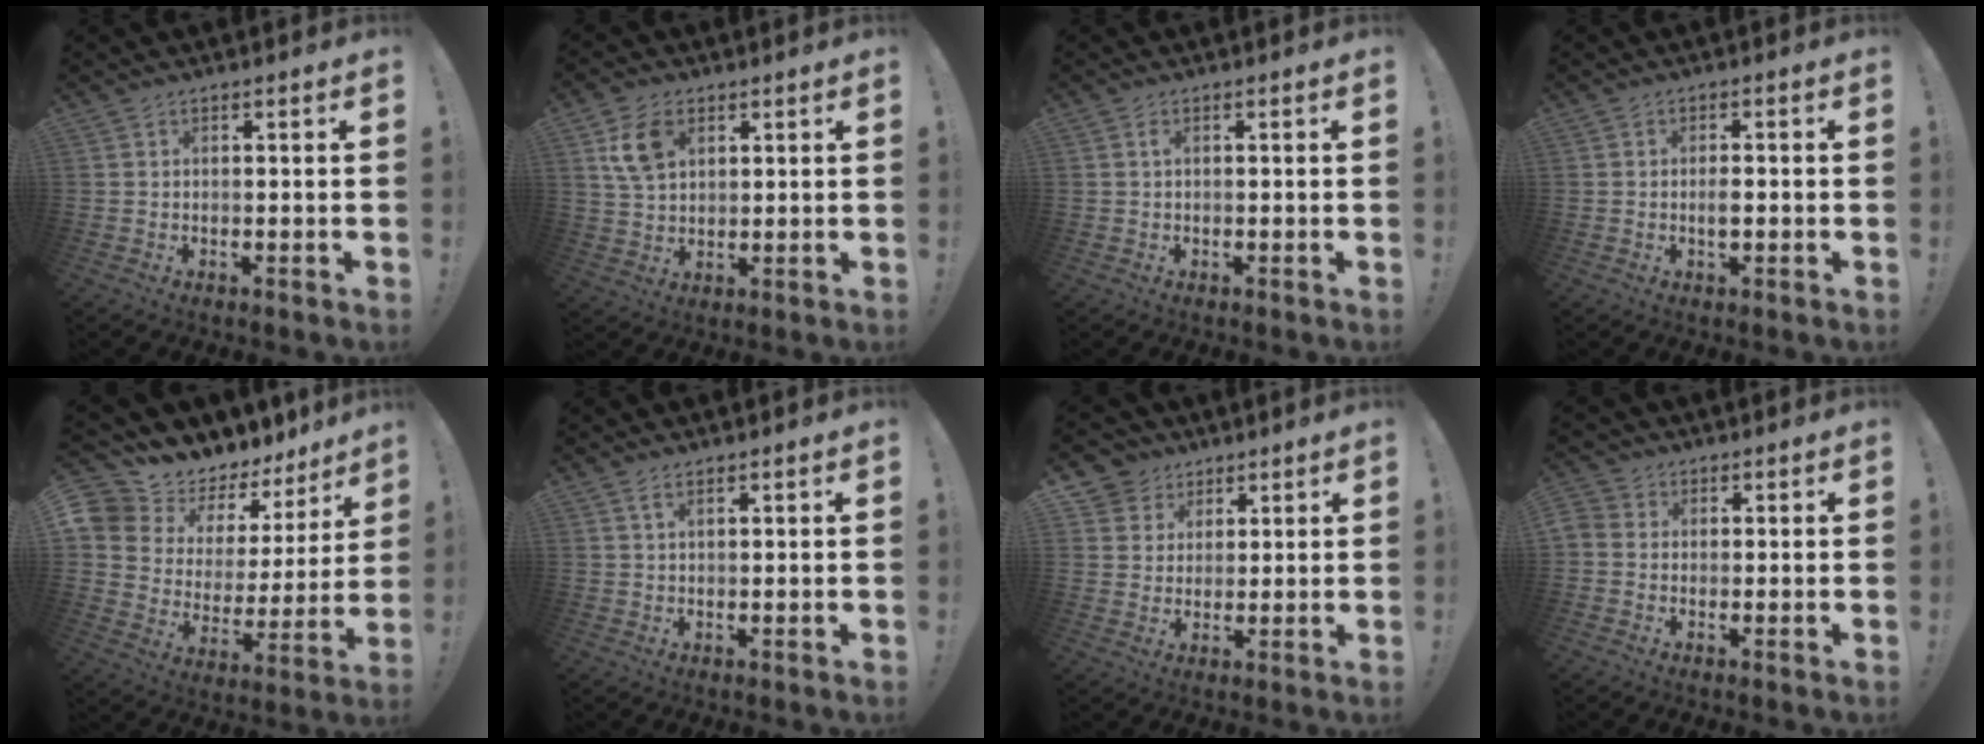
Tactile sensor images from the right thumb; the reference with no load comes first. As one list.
[{"total": 9.0, "force": [3.8, 6.0, 5.6], "torque": [-0.107, 0.002, 0.075]}, {"total": 0.9, "force": [0.0, 0.0, 0.9], "torque": [-0.021, 0.003, 0.000]}, {"total": 2.8, "force": [-0.7, 1.6, 2.2], "torque": [-0.026, 0.000, -0.014]}, {"total": 9.6, "force": [8.2, 4.7, 1.4], "torque": [-0.041, -0.083, 0.155]}, {"total": 2.2, "force": [1.4, 0.7, 1.5], "torque": [-0.031, -0.001, 0.024]}, {"total": 6.5, "force": [3.3, 5.6, 0.7], "torque": [-0.010, -0.025, 0.066]}, {"total": 2.9, "force": [0.0, 2.6, 1.1], "torque": [-0.023, 0.008, 0.003]}]